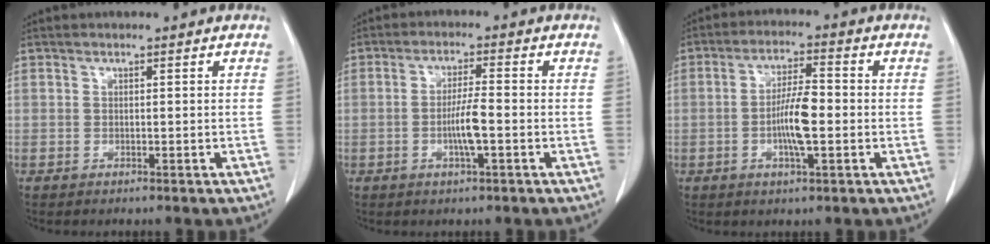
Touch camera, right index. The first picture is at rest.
{"total": 4.7, "force": [-1.1, 0.1, 4.6], "torque": [-0.089, -0.001, -0.021]}
{"total": 7.0, "force": [-1.2, 1.2, 6.8], "torque": [-0.128, 0.003, -0.023]}